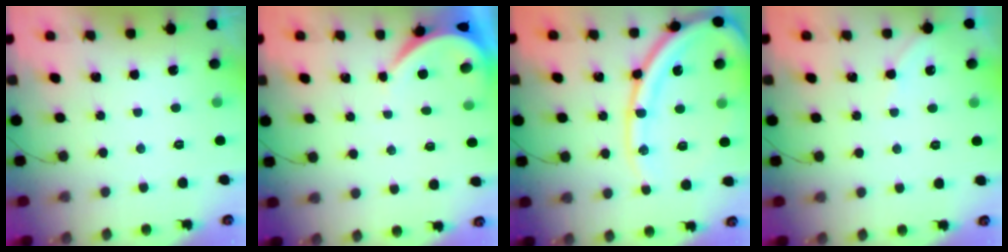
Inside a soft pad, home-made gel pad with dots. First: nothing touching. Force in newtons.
{"total": 3.9, "press": 3.9, "slide": 0.6}
{"total": 17.8, "press": 17.7, "slide": 2.3}
{"total": 2.4, "press": 2.3, "slide": 0.4}